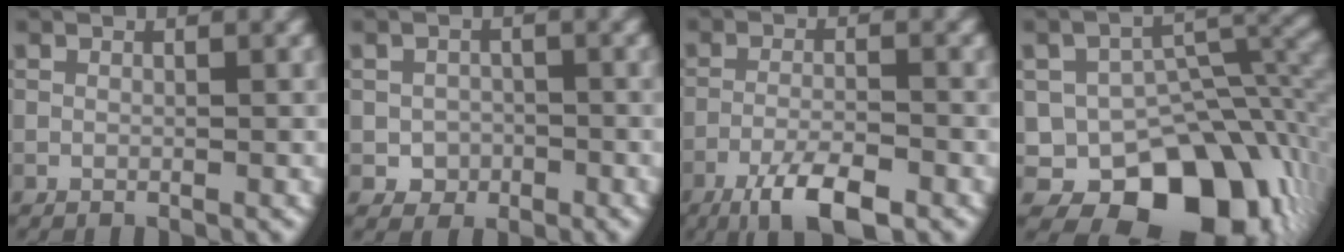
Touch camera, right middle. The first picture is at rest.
{"total": 1.9, "force": [-0.6, 1.7, 0.5], "torque": [0.000, -0.002, -0.014]}
{"total": 5.8, "force": [-3.9, 1.3, 4.0], "torque": [-0.076, -0.004, -0.073]}
{"total": 11.9, "force": [-5.9, 7.7, 6.9], "torque": [-0.084, -0.016, -0.085]}